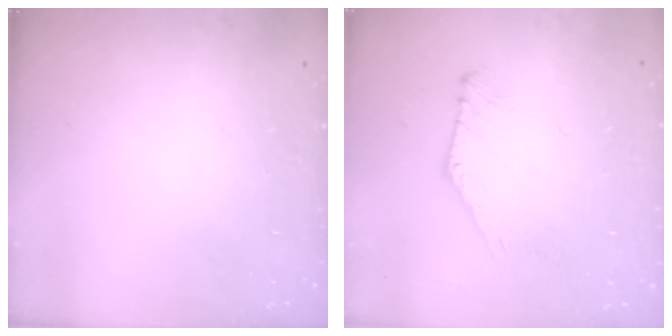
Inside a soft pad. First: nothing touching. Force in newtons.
{"total": 1.0, "press": 1.0, "slide": 0.0}